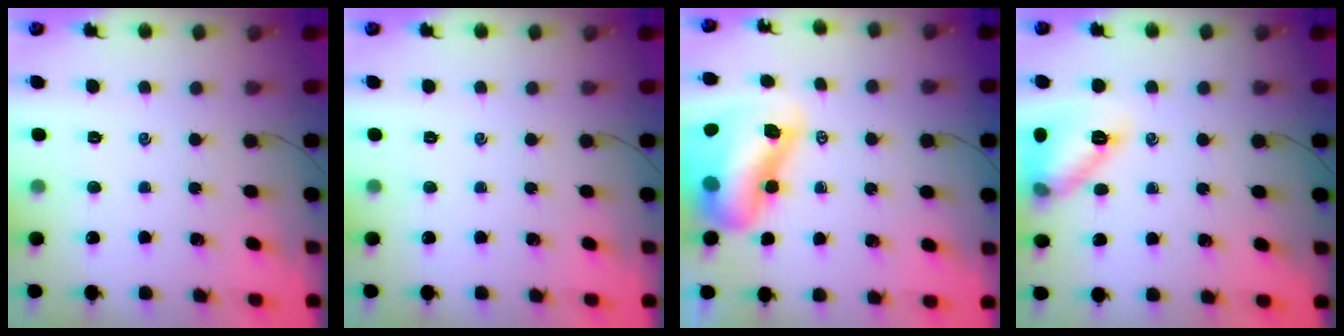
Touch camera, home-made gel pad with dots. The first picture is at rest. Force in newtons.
{"total": 0.0}
{"total": 13.5, "press": 13.0, "slide": 3.7}
{"total": 12.3, "press": 12.3, "slide": 1.0}